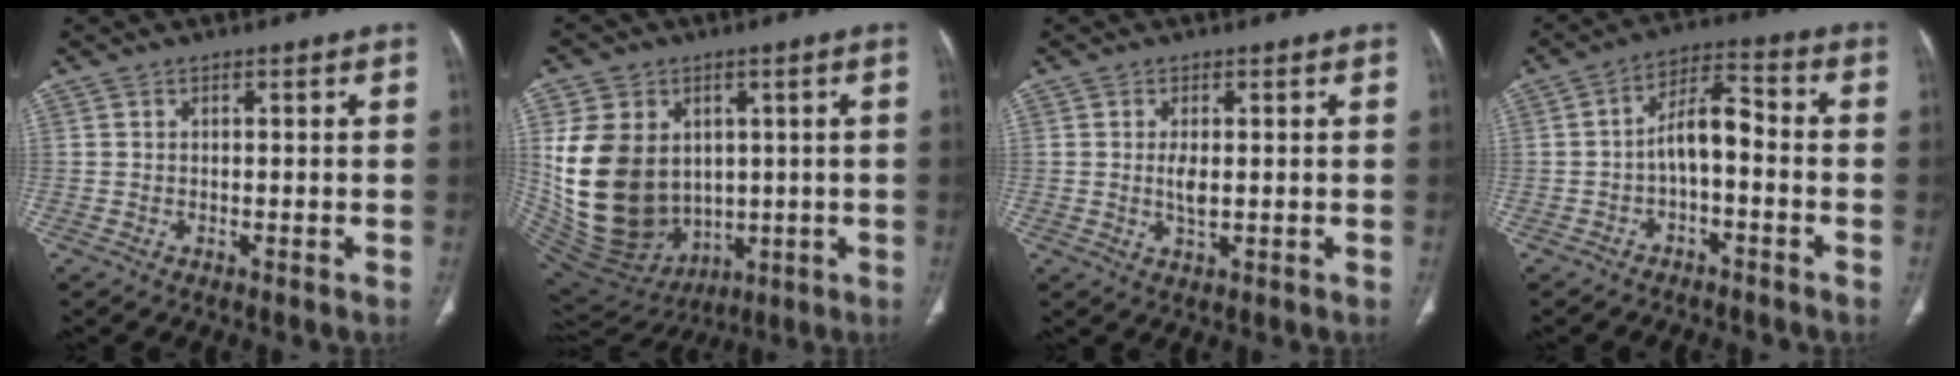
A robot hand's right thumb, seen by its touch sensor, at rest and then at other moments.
{"total": 20.8, "force": [2.0, 16.0, 13.1], "torque": [-0.237, -0.014, 0.073]}
{"total": 2.9, "force": [0.2, 1.1, 2.7], "torque": [-0.057, -0.007, 0.007]}
{"total": 7.2, "force": [-1.8, 3.4, 6.1], "torque": [-0.100, 0.044, -0.038]}